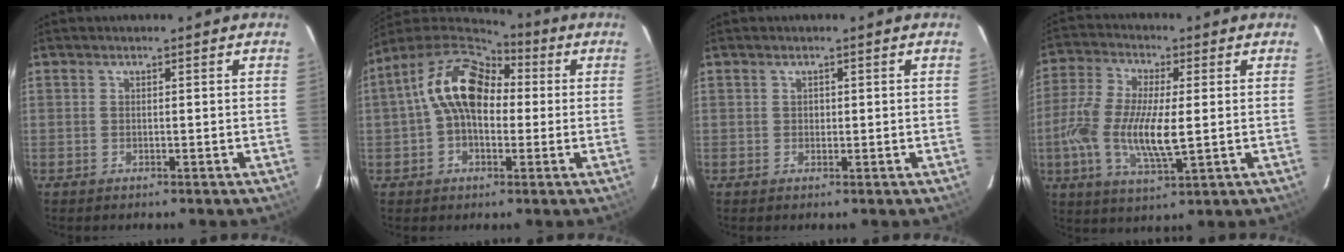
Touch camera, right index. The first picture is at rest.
{"total": 13.9, "force": [1.5, 8.9, 10.5], "torque": [-0.191, 0.034, 0.019]}
{"total": 0.8, "force": [0.2, 0.8, 0.1], "torque": [0.002, 0.003, 0.003]}
{"total": 12.8, "force": [-1.1, 4.2, 12.0], "torque": [-0.252, -0.004, -0.026]}